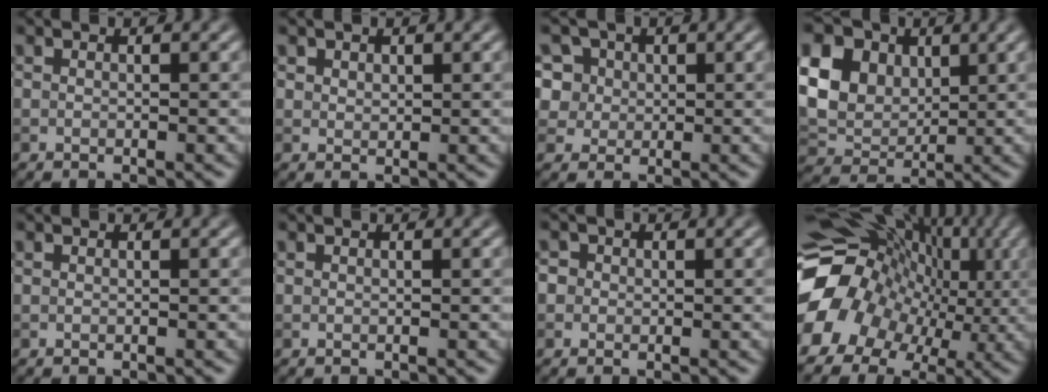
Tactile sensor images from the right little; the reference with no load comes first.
{"total": 1.0, "force": [0.8, 0.7, 0.2], "torque": [-0.005, -0.004, 0.017]}
{"total": 4.4, "force": [2.0, 3.4, 1.8], "torque": [-0.039, 0.015, 0.024]}
{"total": 12.4, "force": [4.1, 9.6, 6.6], "torque": [-0.167, 0.030, 0.077]}
{"total": 0.0}
{"total": 0.0}
{"total": 2.2, "force": [0.7, 1.9, 0.8], "torque": [0.006, 0.013, -0.008]}
{"total": 15.8, "force": [-0.7, 13.1, 8.7], "torque": [-0.167, -0.002, -0.013]}